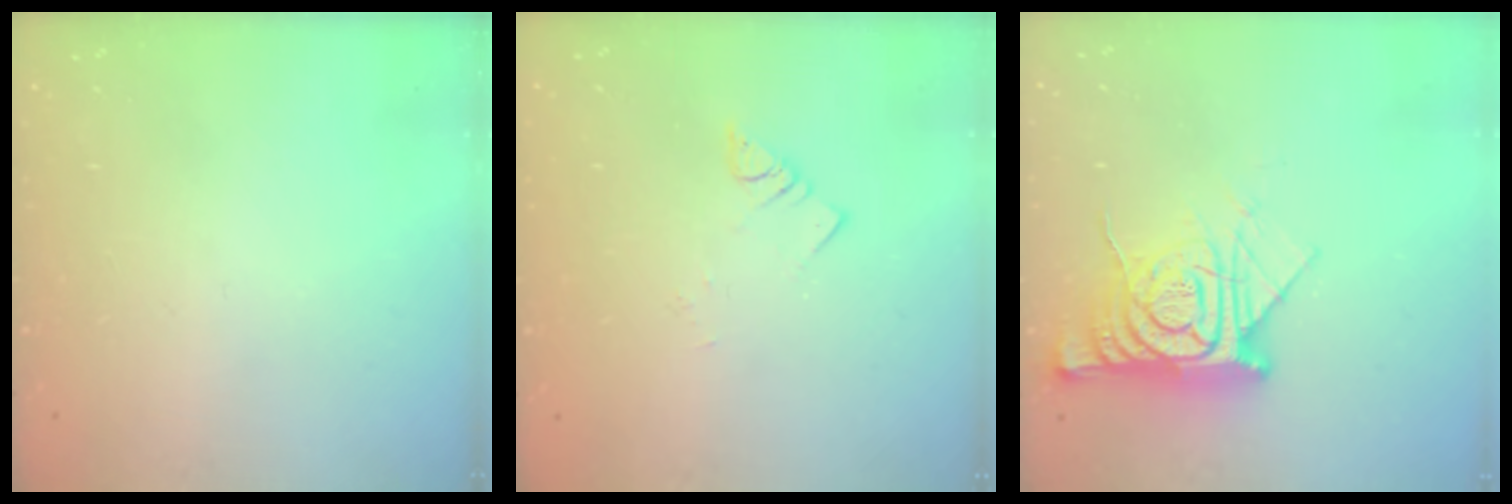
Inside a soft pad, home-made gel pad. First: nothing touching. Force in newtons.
{"total": 1.9, "press": 1.9, "slide": 0.1}
{"total": 14.6, "press": 14.5, "slide": 1.4}